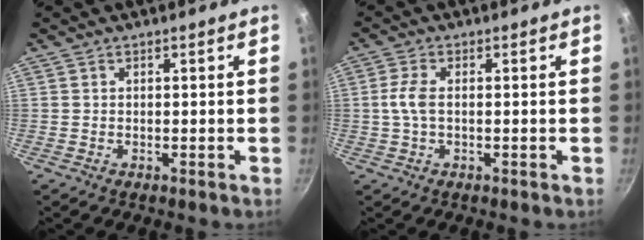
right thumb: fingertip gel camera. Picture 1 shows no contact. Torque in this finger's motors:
{"motor_torque": [0.03, 0.04, 0.79, -0.31, 0.02]}